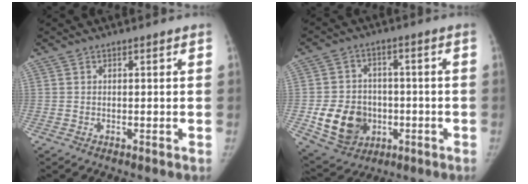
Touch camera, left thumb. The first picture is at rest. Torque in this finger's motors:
{"motor_torque": [-0.13, 0.30, 0.03, 0.05, 0.04]}